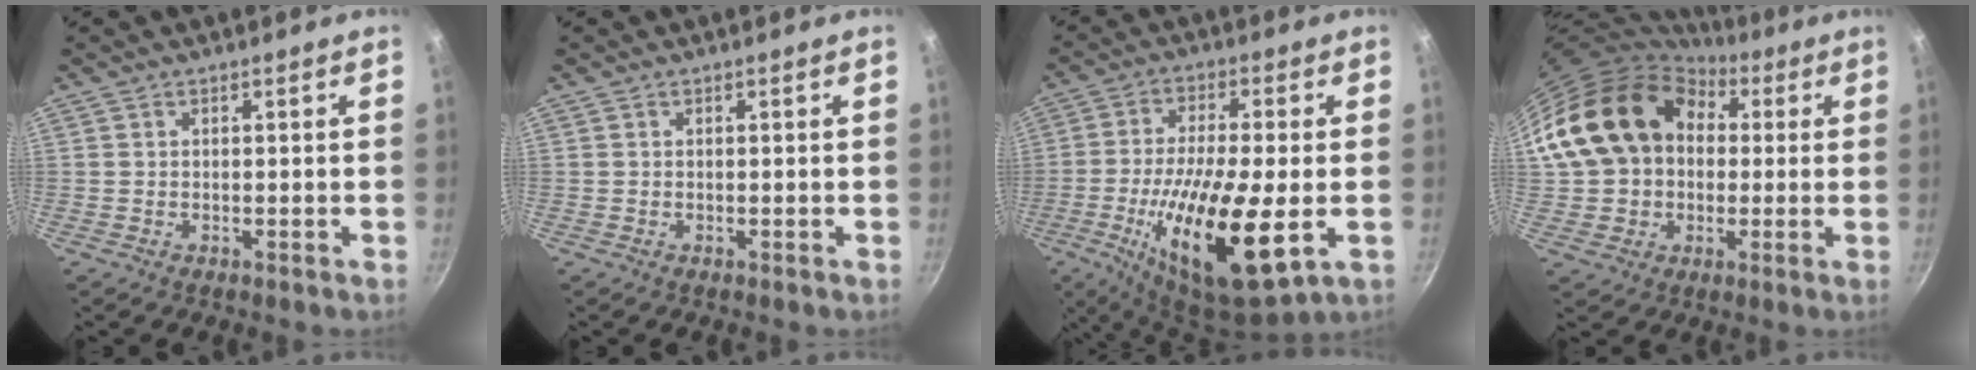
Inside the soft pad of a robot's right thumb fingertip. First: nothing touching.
{"total": 0.0}
{"total": 19.9, "force": [-4.8, 5.9, 18.3], "torque": [-0.335, 0.002, -0.088]}
{"total": 18.2, "force": [4.6, 14.4, 10.1], "torque": [-0.162, 0.035, 0.080]}